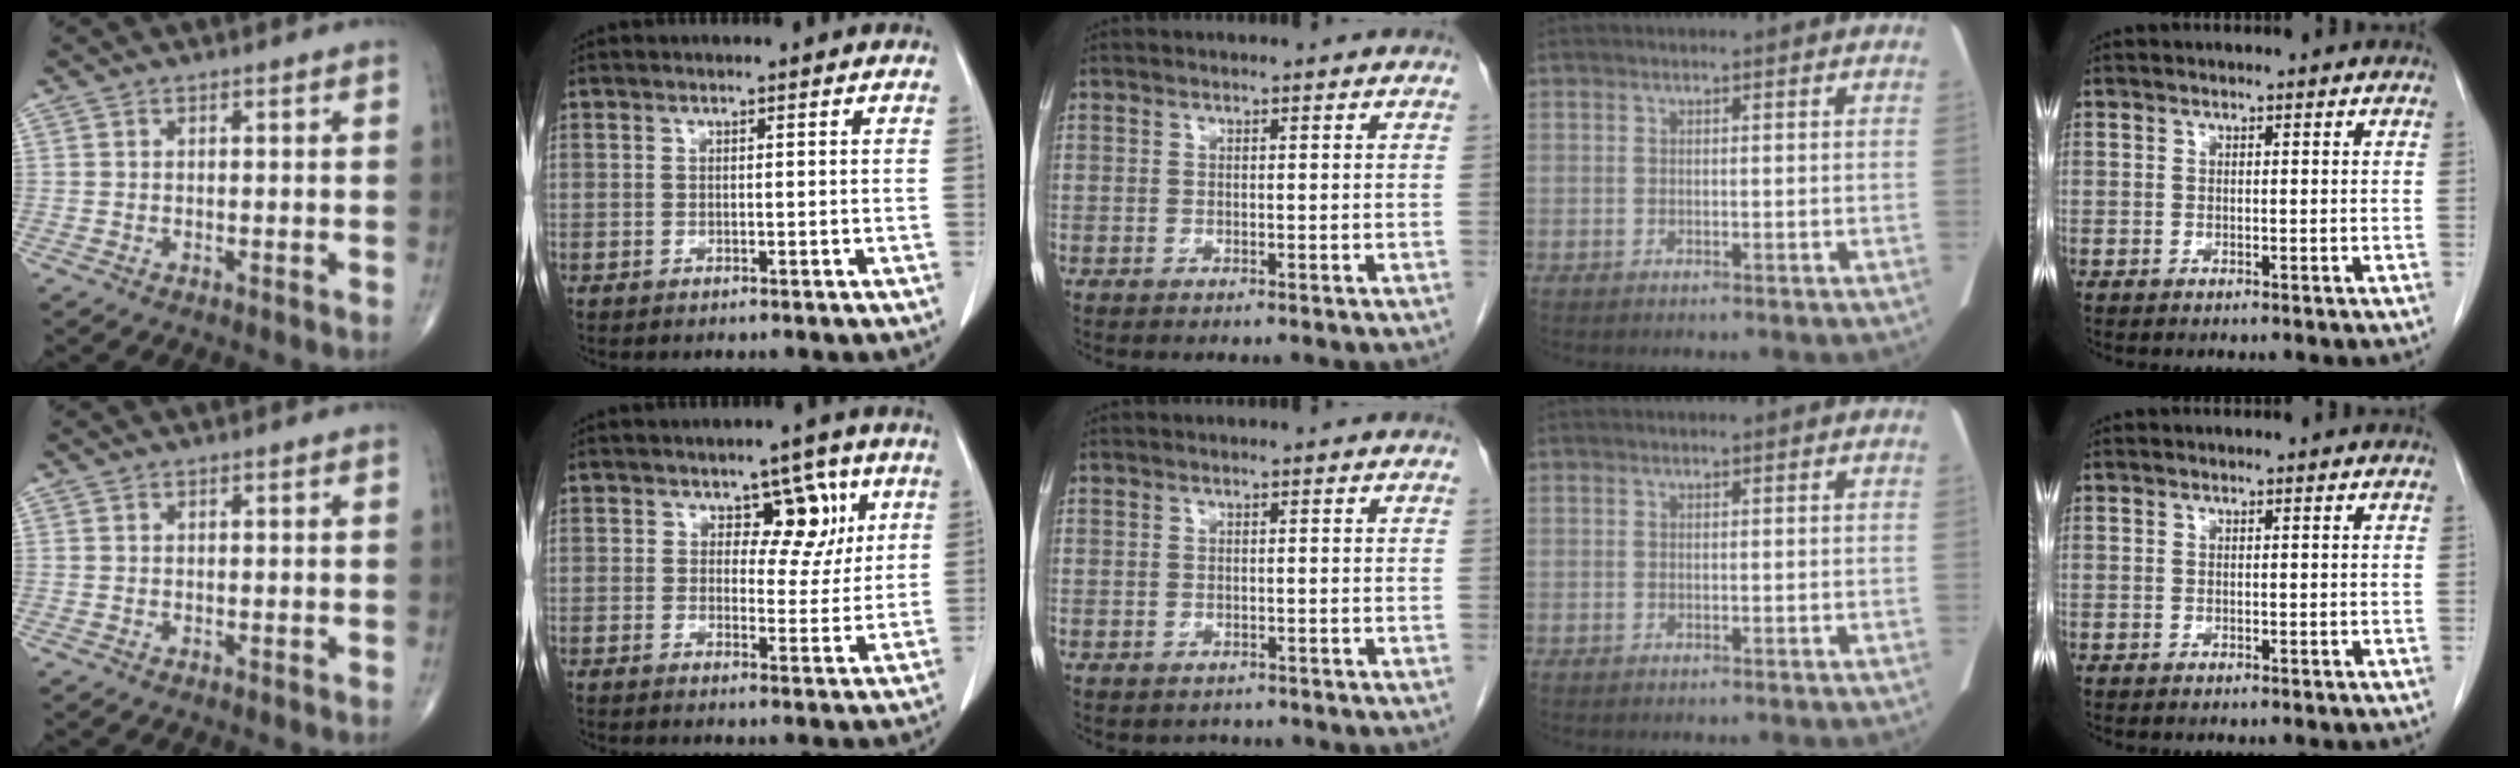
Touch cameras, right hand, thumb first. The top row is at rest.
{"index": {"total": 6.6, "force": [2.6, 4.2, 4.4], "torque": [-0.040, 0.010, 0.035]}, "middle": {"total": 1.7, "force": [-1.4, 0.9, 0.0], "torque": [-0.005, 0.000, -0.019]}}